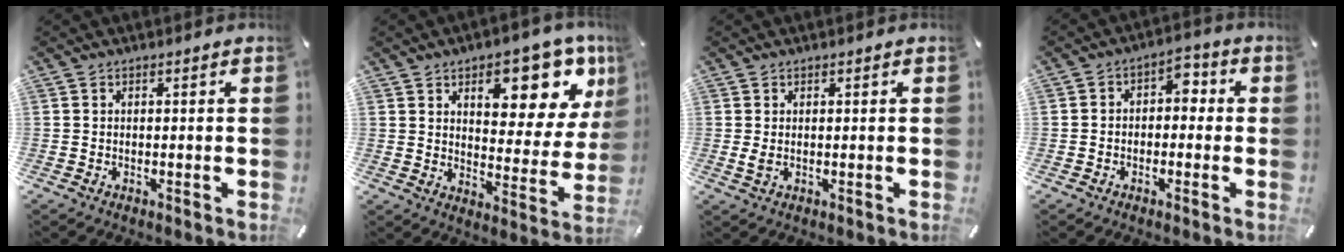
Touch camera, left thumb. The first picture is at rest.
{"total": 13.7, "force": [8.1, 7.2, 8.4], "torque": [-0.086, -0.061, 0.132]}
{"total": 1.6, "force": [0.2, 0.6, 1.5], "torque": [-0.029, -0.006, 0.001]}
{"total": 4.1, "force": [-1.8, 3.1, 2.0], "torque": [-0.029, 0.011, -0.040]}